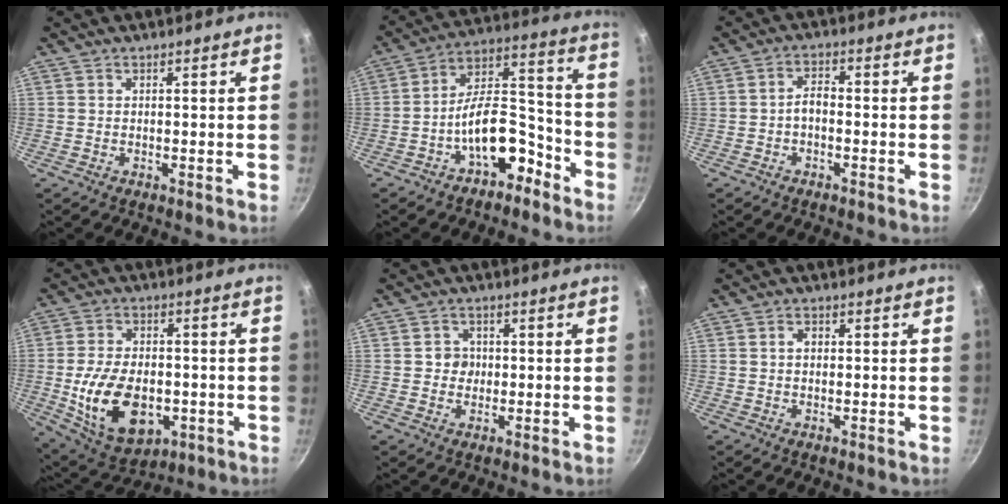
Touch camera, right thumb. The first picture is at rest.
{"total": 13.4, "force": [-7.1, 6.9, 9.0], "torque": [-0.101, 0.096, -0.112]}
{"total": 3.0, "force": [-1.0, 1.6, 2.3], "torque": [-0.037, 0.021, -0.022]}
{"total": 17.1, "force": [-3.6, 10.8, 12.8], "torque": [-0.213, 0.007, -0.045]}
{"total": 3.2, "force": [-0.1, 3.0, 1.1], "torque": [0.003, 0.004, -0.006]}
{"total": 1.9, "force": [0.3, 1.4, 1.2], "torque": [-0.016, 0.006, 0.002]}